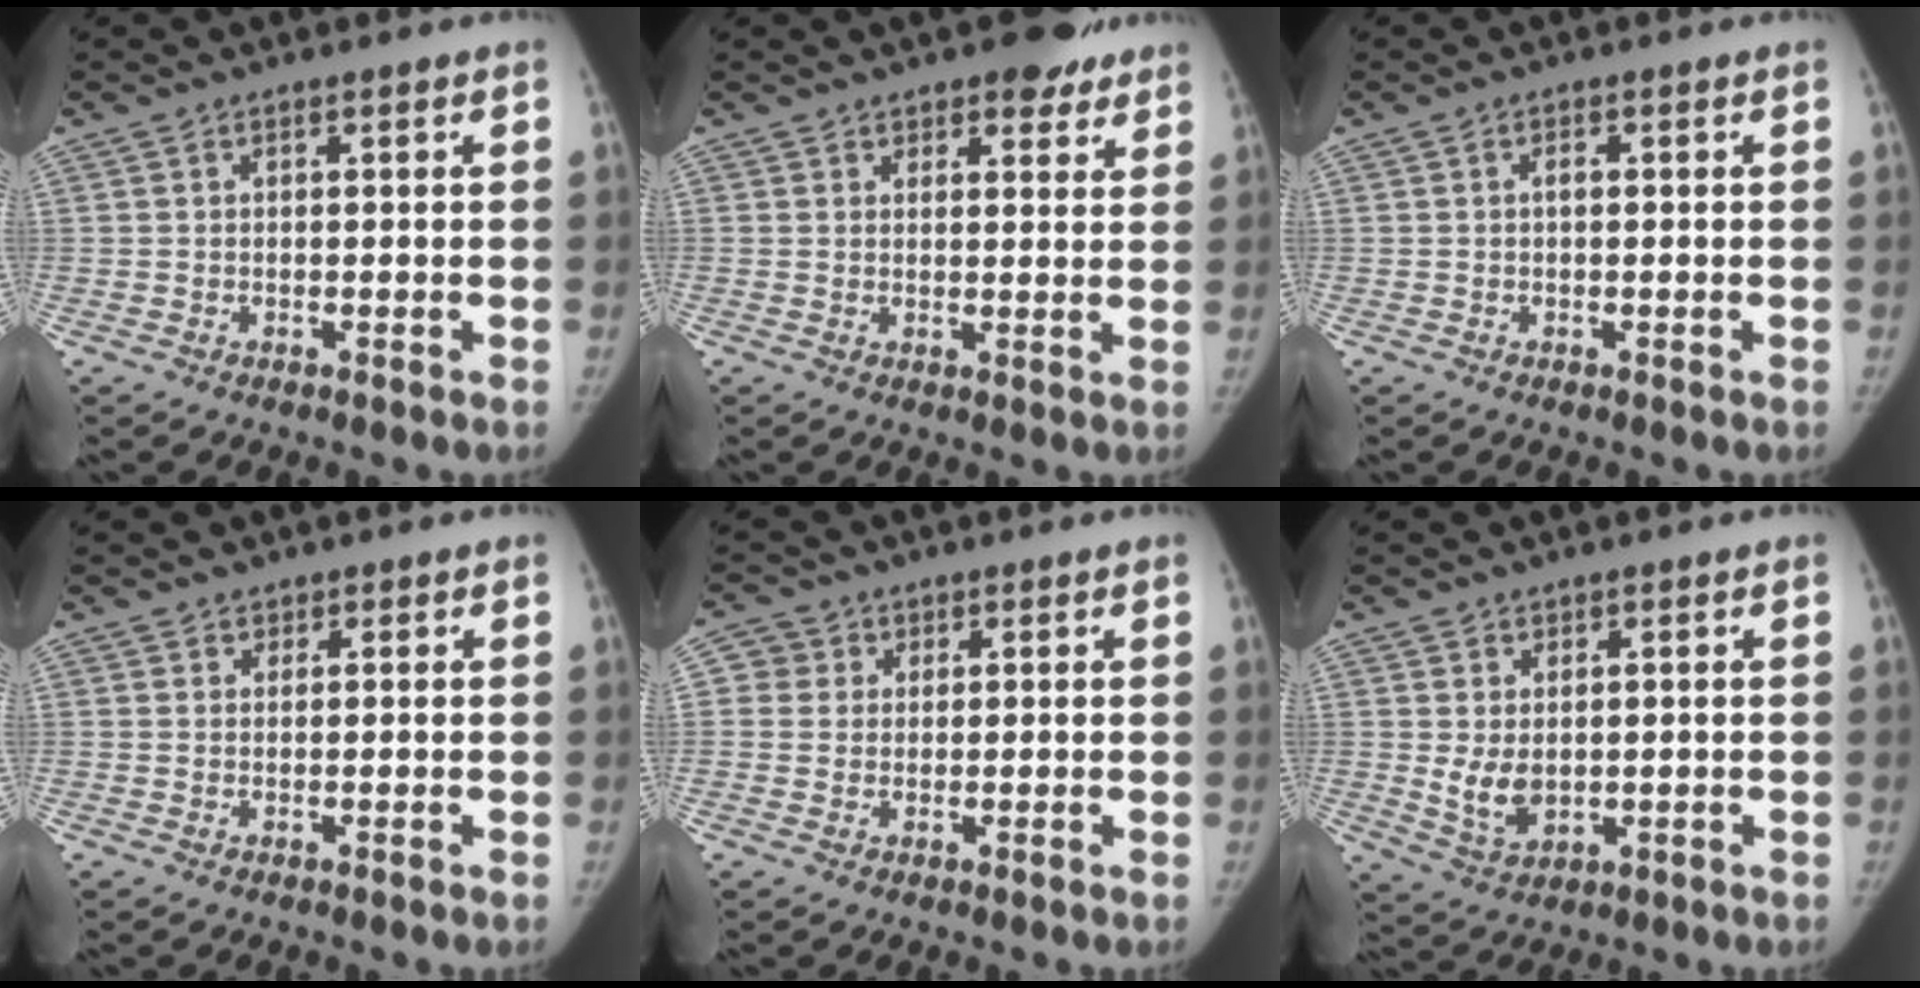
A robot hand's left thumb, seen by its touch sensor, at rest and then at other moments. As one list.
[{"total": 5.5, "force": [4.0, 2.6, 2.7], "torque": [-0.005, -0.018, 0.055]}, {"total": 0.8, "force": [0.0, 0.4, 0.7], "torque": [-0.007, -0.004, -0.005]}, {"total": 0.8, "force": [0.7, 0.5, -0.1], "torque": [0.006, -0.004, 0.011]}, {"total": 3.1, "force": [1.0, 2.9, 0.1], "torque": [0.018, 0.000, 0.013]}, {"total": 5.0, "force": [0.6, 3.6, 3.5], "torque": [-0.056, -0.017, 0.028]}]